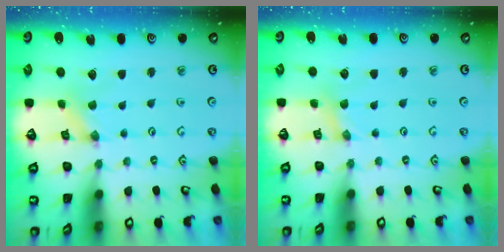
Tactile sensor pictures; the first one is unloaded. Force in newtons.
{"total": 1.7, "press": 1.7, "slide": 0.2}